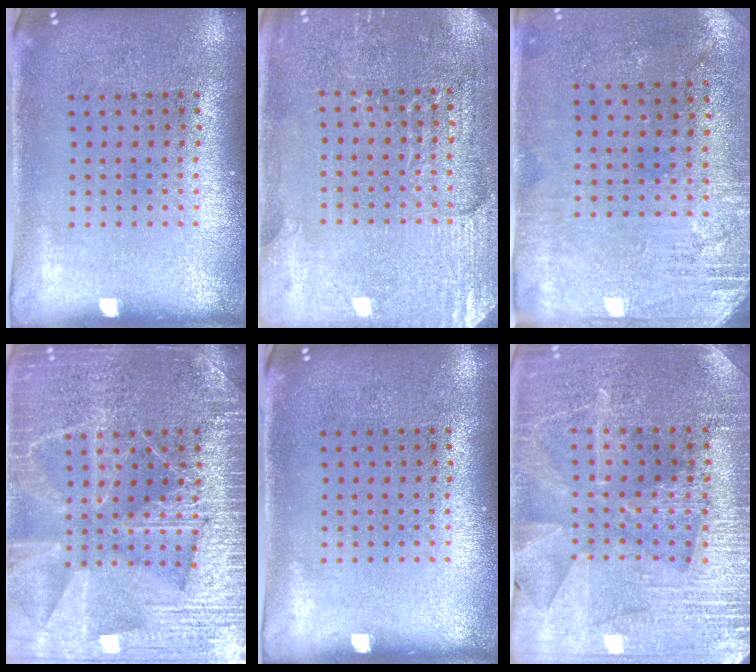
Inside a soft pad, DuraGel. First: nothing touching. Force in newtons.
{"total": 2.9, "press": 2.9, "slide": 0.3}
{"total": 2.8, "press": 2.4, "slide": 1.5}
{"total": 6.6, "press": 6.5, "slide": 0.9}
{"total": 0.0}
{"total": 3.3, "press": 3.3, "slide": 0.7}